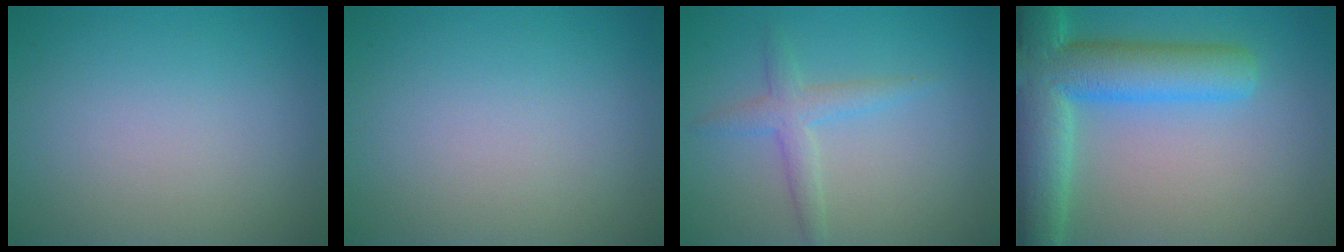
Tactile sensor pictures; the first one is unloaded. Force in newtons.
{"total": 0.0}
{"total": 2.4, "press": 2.4, "slide": 0.1}
{"total": 9.6, "press": 9.6, "slide": 0.7}